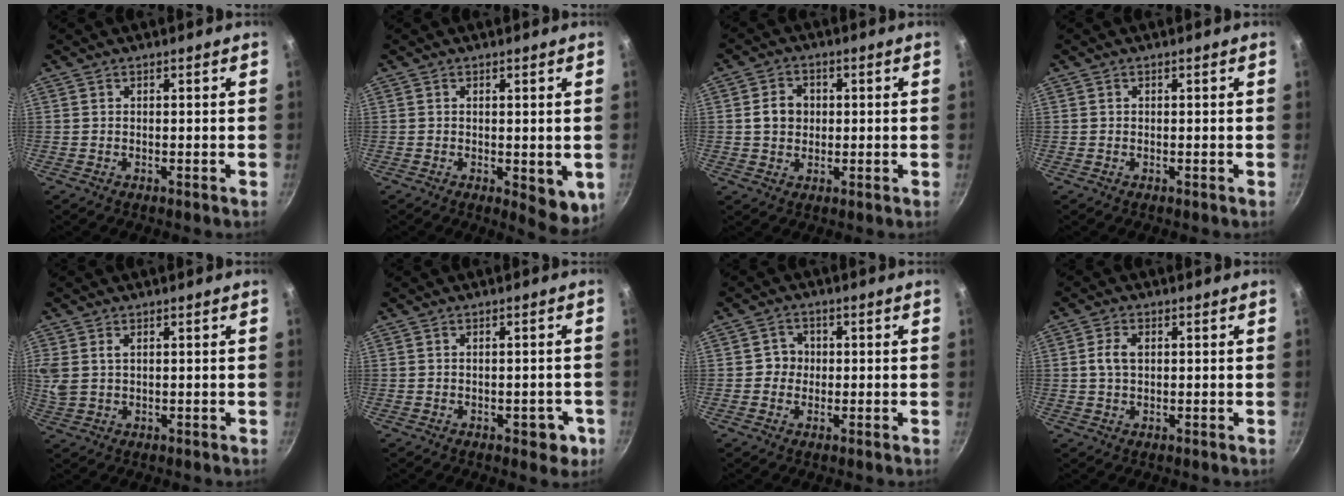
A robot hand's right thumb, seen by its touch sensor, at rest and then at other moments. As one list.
[{"total": 6.0, "force": [-1.2, 2.4, 5.4], "torque": [-0.054, -0.015, -0.008]}, {"total": 5.5, "force": [0.5, 4.6, 3.0], "torque": [-0.036, 0.007, 0.007]}, {"total": 0.0}, {"total": 4.7, "force": [1.2, 3.1, 3.4], "torque": [-0.094, 0.009, 0.032]}, {"total": 3.0, "force": [-1.4, 1.8, 1.9], "torque": [-0.005, 0.012, -0.015]}, {"total": 3.4, "force": [-0.1, 3.2, 1.1], "torque": [0.006, 0.009, -0.008]}, {"total": 3.6, "force": [0.6, 2.3, 2.7], "torque": [-0.058, 0.005, 0.010]}]